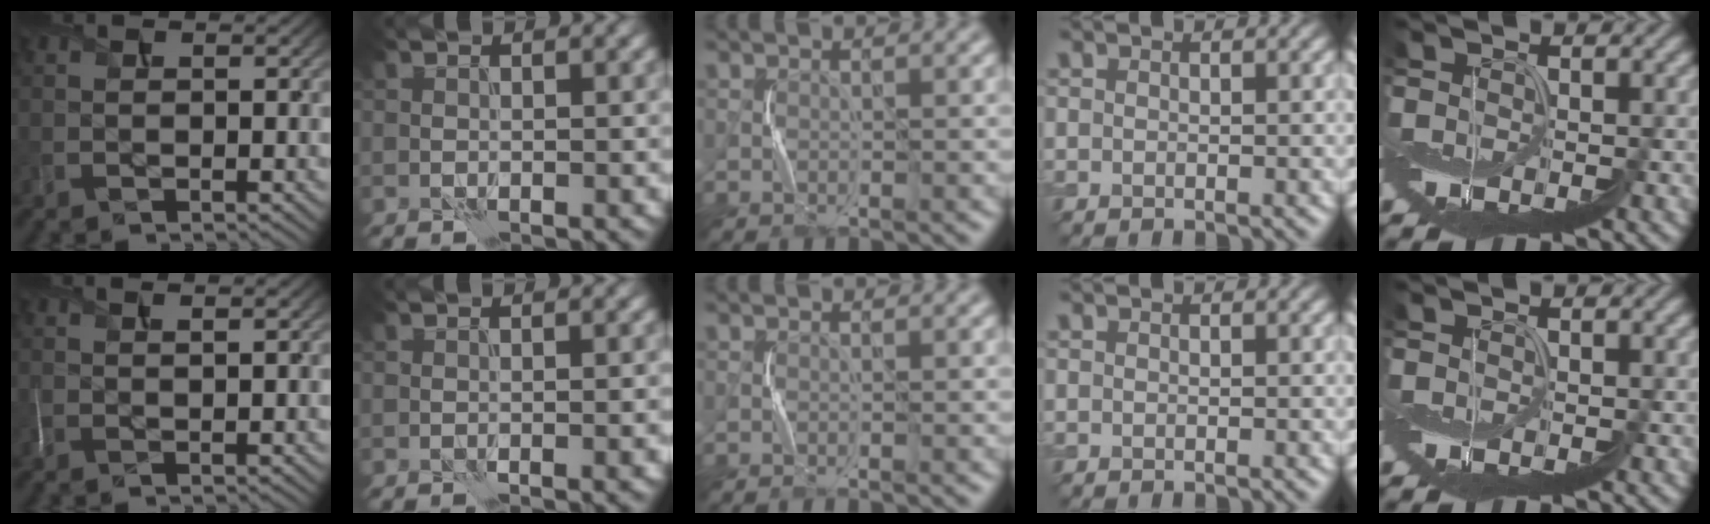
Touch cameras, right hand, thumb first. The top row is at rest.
{"thumb": {"total": 1.3, "force": [0.6, 0.2, 1.1], "torque": [-0.028, 0.004, 0.012]}, "index": {"total": 0.8, "force": [-0.3, -0.1, 0.7], "torque": [-0.009, -0.003, -0.005]}}